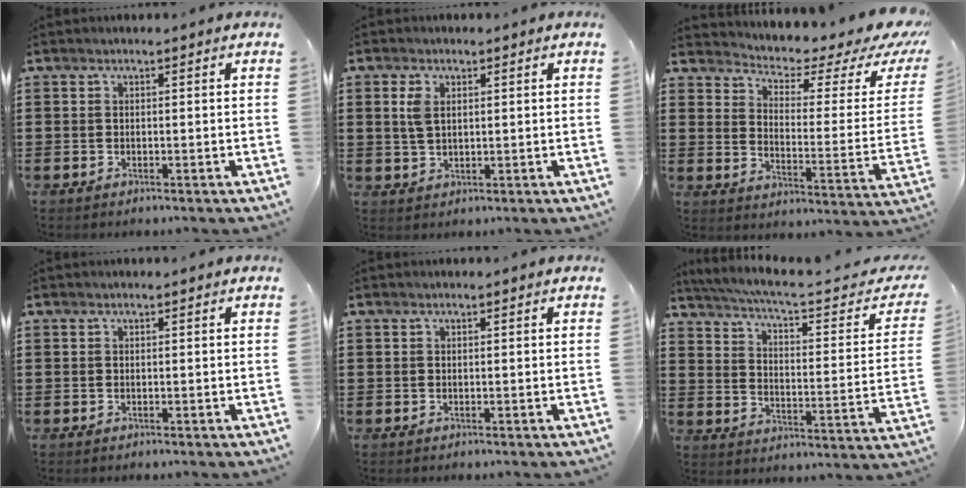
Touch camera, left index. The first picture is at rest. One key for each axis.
{"total": 3.0, "fx": 1.0, "fy": 1.7, "fz": 2.3, "tx": -0.052, "ty": 0.010, "tz": 0.017}
{"total": 3.4, "fx": 2.4, "fy": 0.8, "fz": 2.3, "tx": -0.044, "ty": -0.036, "tz": 0.029}
{"total": 0.0}
{"total": 0.0}
{"total": 5.3, "fx": 4.2, "fy": -0.1, "fz": 3.2, "tx": -0.085, "ty": -0.035, "tz": 0.063}